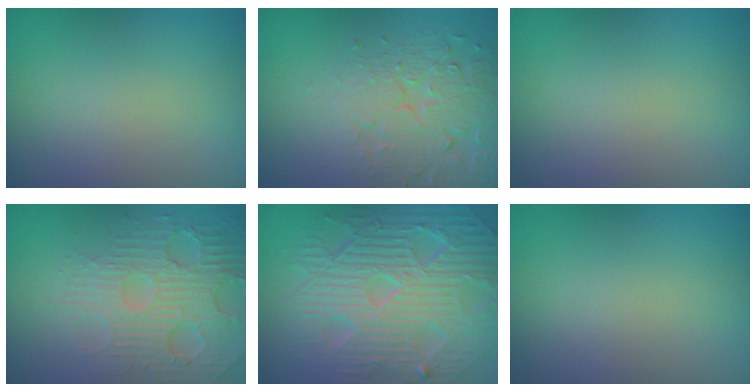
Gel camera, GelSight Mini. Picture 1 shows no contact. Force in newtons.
{"total": 5.0, "press": 4.1, "slide": 2.9}
{"total": 0.0}
{"total": 5.1, "press": 4.3, "slide": 2.7}
{"total": 11.3, "press": 7.5, "slide": 8.4}
{"total": 0.0}